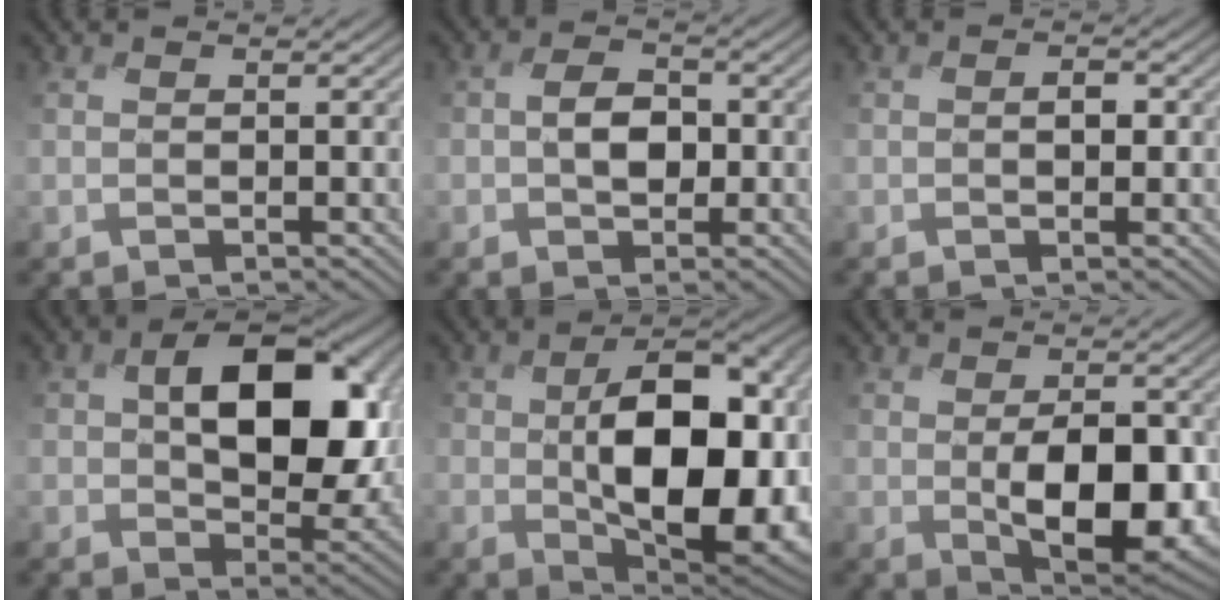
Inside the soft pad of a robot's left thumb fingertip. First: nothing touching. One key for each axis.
{"total": 3.7, "fx": -0.9, "fy": 2.5, "fz": 2.6, "tx": -0.039, "ty": 0.001, "tz": -0.025}
{"total": 1.5, "fx": -0.4, "fy": 0.9, "fz": 1.1, "tx": -0.021, "ty": -0.001, "tz": -0.008}
{"total": 13.4, "fx": 2.0, "fy": 8.5, "fz": 10.1, "tx": -0.149, "ty": -0.005, "tz": 0.039}
{"total": 14.5, "fx": -1.1, "fy": 8.4, "fz": 11.8, "tx": -0.168, "ty": -0.017, "tz": -0.005}
{"total": 8.6, "fx": -0.9, "fy": 4.7, "fz": 7.2, "tx": -0.130, "ty": -0.029, "tz": 0.001}